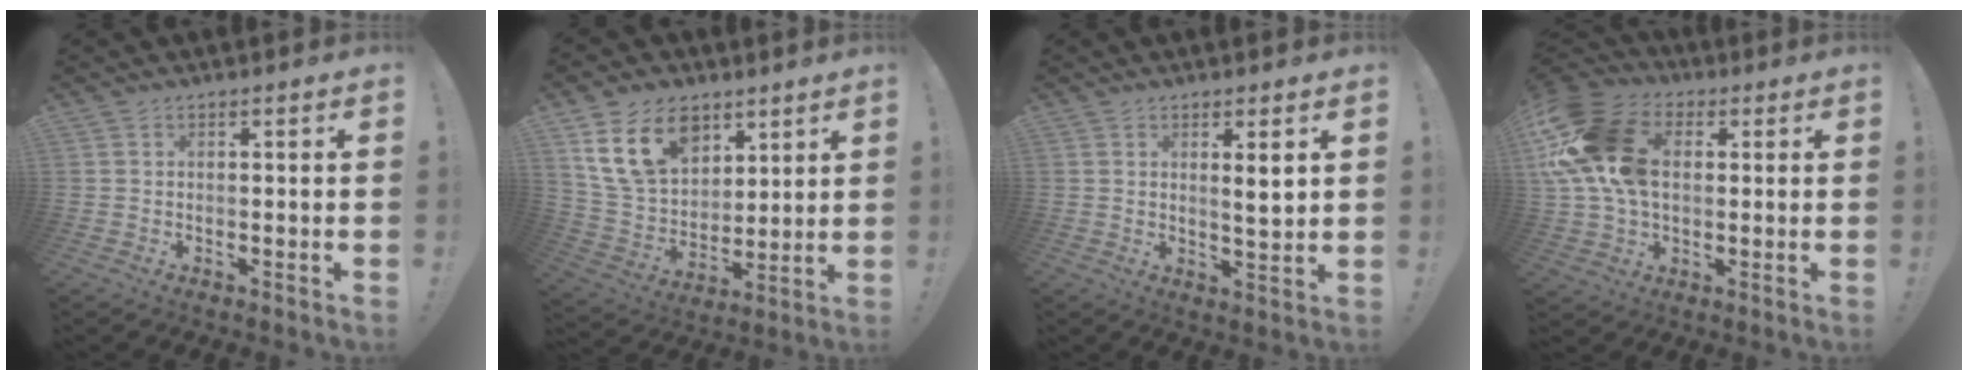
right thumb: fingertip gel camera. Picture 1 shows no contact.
{"total": 17.4, "force": [9.3, 11.7, 8.9], "torque": [-0.161, -0.042, 0.179]}
{"total": 4.7, "force": [2.0, 0.2, 4.3], "torque": [-0.055, -0.023, 0.025]}
{"total": 21.0, "force": [4.0, 14.8, 14.4], "torque": [-0.272, 0.005, 0.080]}